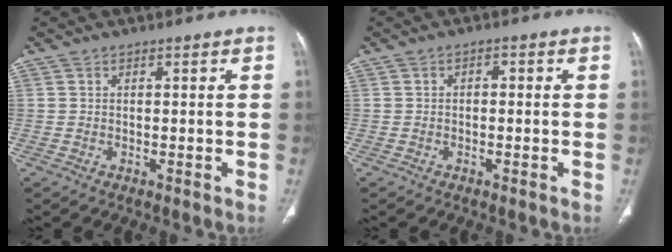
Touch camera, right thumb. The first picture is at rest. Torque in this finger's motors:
{"motor_torque": [-0.59, 0.34, -0.40, 0.15, -0.07]}